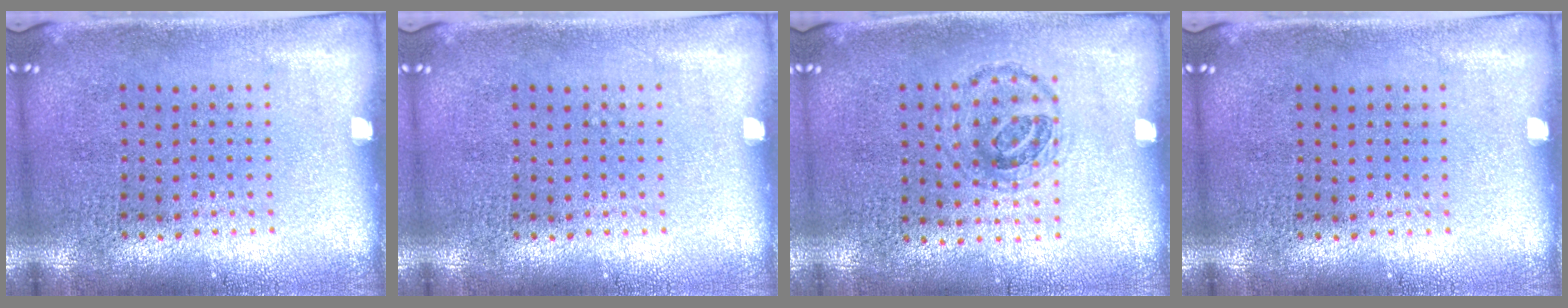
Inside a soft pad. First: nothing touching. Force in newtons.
{"total": 0.0}
{"total": 0.9, "press": 0.8, "slide": 0.4}
{"total": 0.0}